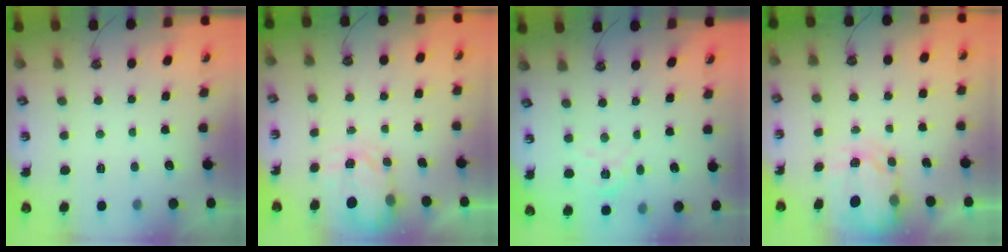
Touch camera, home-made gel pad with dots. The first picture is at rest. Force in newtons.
{"total": 3.9, "press": 3.8, "slide": 0.6}
{"total": 4.1, "press": 4.1, "slide": 0.6}
{"total": 3.8, "press": 3.8, "slide": 0.1}